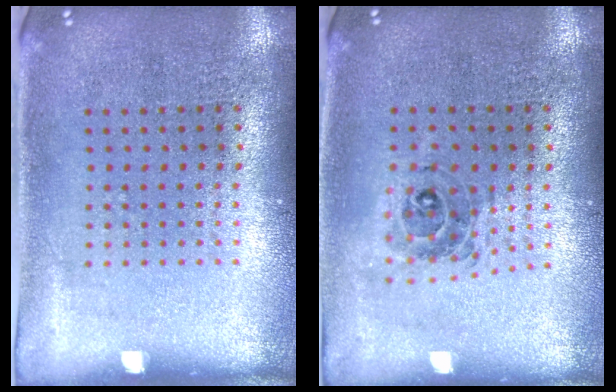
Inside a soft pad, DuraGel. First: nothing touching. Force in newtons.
{"total": 0.7, "press": 0.7, "slide": 0.2}